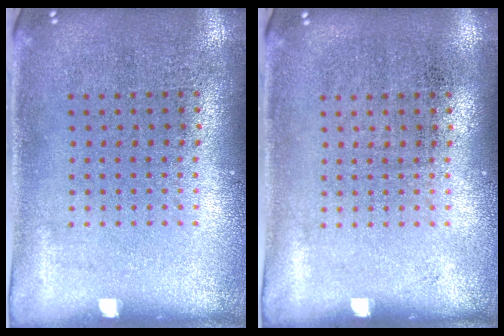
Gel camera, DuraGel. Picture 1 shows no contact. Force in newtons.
{"total": 0.0}